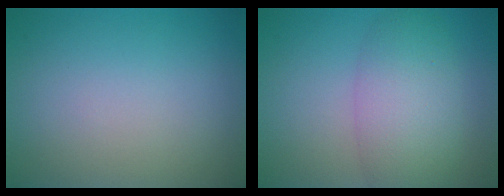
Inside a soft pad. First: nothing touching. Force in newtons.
{"total": 5.7, "press": 5.7, "slide": 0.2}